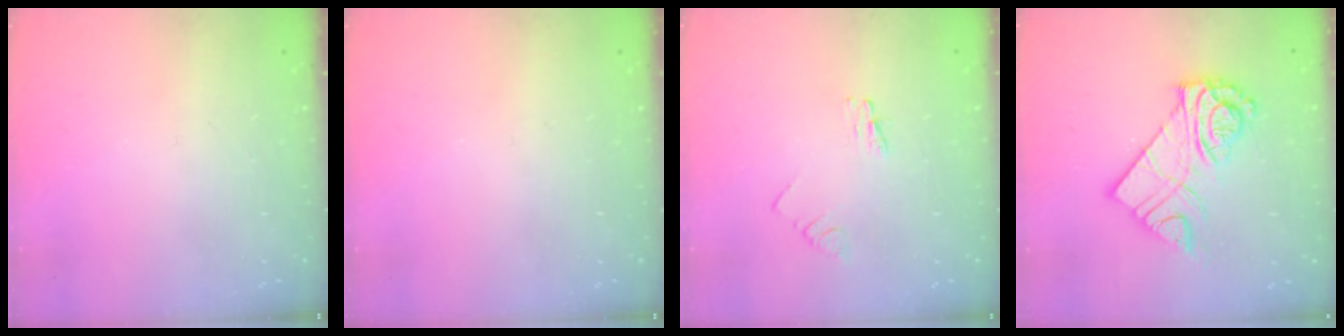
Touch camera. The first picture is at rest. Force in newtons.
{"total": 0.0}
{"total": 2.8, "press": 2.8, "slide": 0.3}
{"total": 13.2, "press": 13.1, "slide": 1.3}